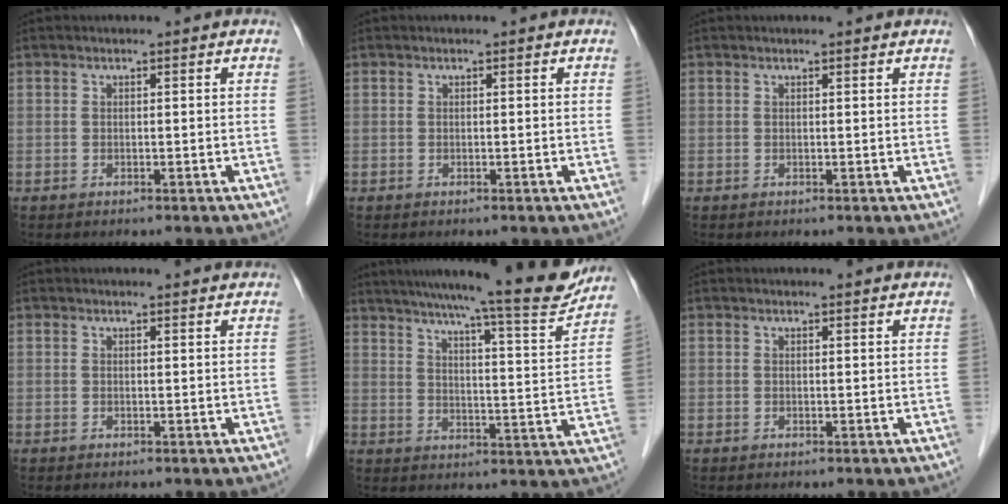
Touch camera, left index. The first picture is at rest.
{"total": 0.0}
{"total": 0.9, "force": [0.9, -0.1, 0.2], "torque": [-0.013, 0.002, 0.012]}
{"total": 2.0, "force": [2.0, 0.2, 0.2], "torque": [-0.011, 0.002, 0.016]}
{"total": 19.0, "force": [16.9, 0.4, 8.7], "torque": [-0.129, -0.033, 0.222]}
{"total": 1.7, "force": [1.6, 0.1, 0.1], "torque": [-0.012, 0.002, 0.013]}